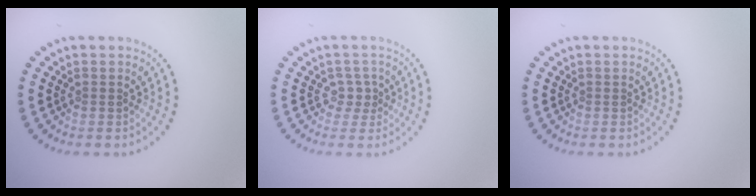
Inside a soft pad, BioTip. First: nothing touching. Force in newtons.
{"total": 1.4, "press": 1.0, "slide": 1.0}
{"total": 0.0}